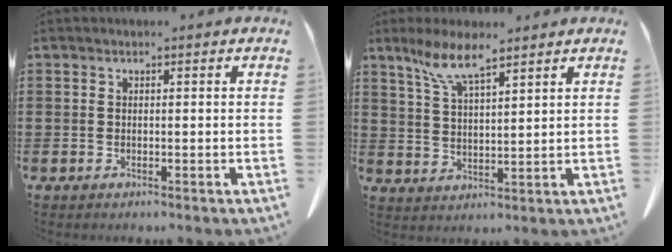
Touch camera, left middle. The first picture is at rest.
{"total": 7.0, "force": [5.1, 1.1, 4.6], "torque": [-0.105, -0.007, 0.092]}